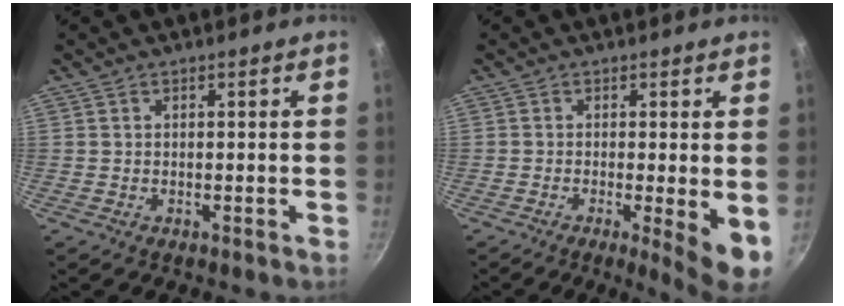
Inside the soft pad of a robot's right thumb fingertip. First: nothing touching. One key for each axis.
{"total": 6.5, "fx": -1.0, "fy": 1.1, "fz": 6.3, "tx": -0.083, "ty": -0.012, "tz": -0.013}